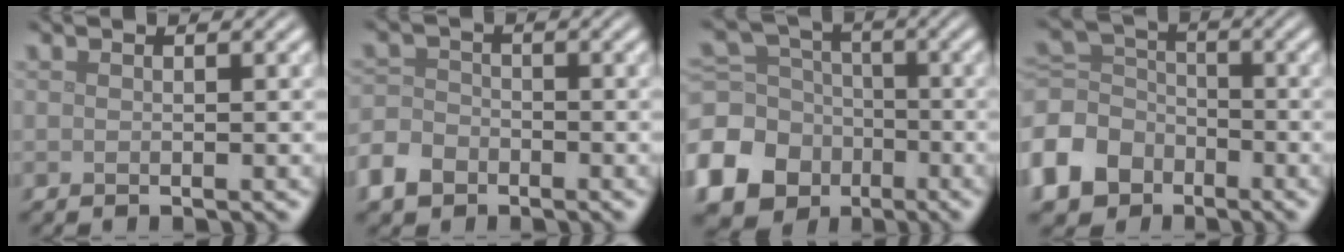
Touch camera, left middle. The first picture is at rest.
{"total": 3.6, "force": [-2.2, 2.5, 1.3], "torque": [-0.032, -0.001, -0.053]}
{"total": 11.6, "force": [-4.9, 9.9, 3.7], "torque": [-0.109, -0.031, -0.107]}
{"total": 8.1, "force": [-4.1, 6.2, 3.2], "torque": [-0.091, -0.004, -0.102]}